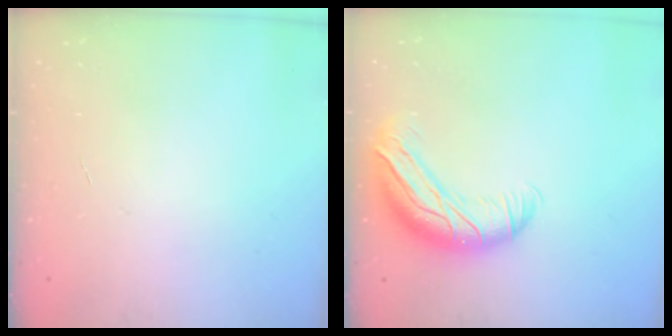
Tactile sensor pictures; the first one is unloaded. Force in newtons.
{"total": 13.1, "press": 12.7, "slide": 3.3}